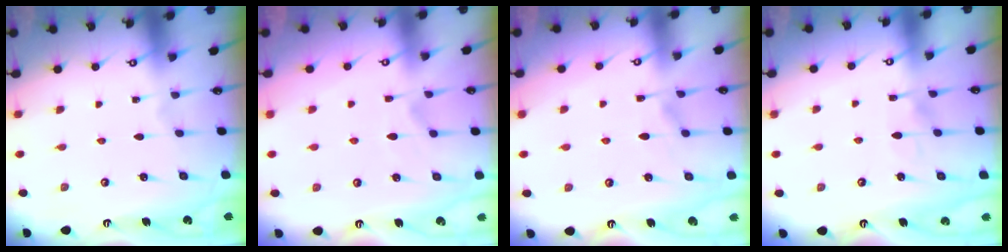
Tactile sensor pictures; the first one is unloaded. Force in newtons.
{"total": 2.2, "press": 1.9, "slide": 1.2}
{"total": 1.3, "press": 0.3, "slide": 1.3}
{"total": 6.3, "press": 6.3, "slide": 0.6}